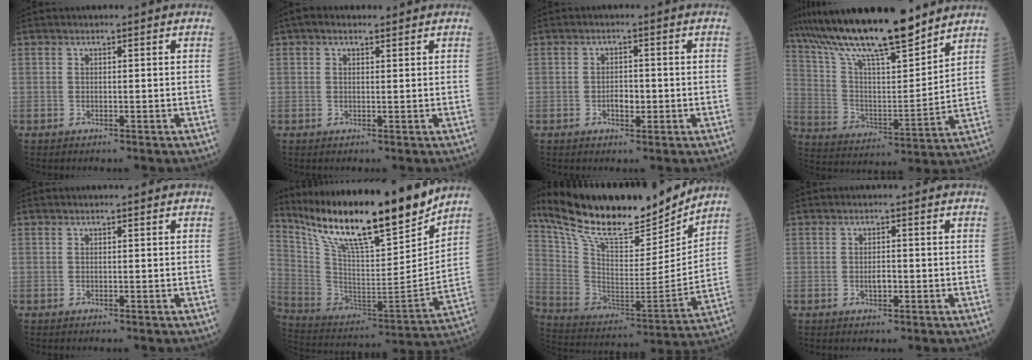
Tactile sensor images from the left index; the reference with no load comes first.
{"total": 2.0, "force": [1.4, 0.9, 1.2], "torque": [-0.027, 0.018, 0.022]}
{"total": 2.2, "force": [-0.6, 1.2, 1.8], "torque": [-0.028, 0.004, -0.008]}
{"total": 20.0, "force": [16.5, 2.6, 10.9], "torque": [-0.197, 0.012, 0.293]}
{"total": 0.0}
{"total": 23.6, "force": [19.4, 2.3, 13.2], "torque": [-0.241, -0.025, 0.328]}
{"total": 25.2, "force": [21.2, 5.6, 12.4], "torque": [-0.227, -0.010, 0.345]}
{"total": 1.6, "force": [-0.4, 0.7, 1.4], "torque": [-0.024, 0.002, -0.006]}